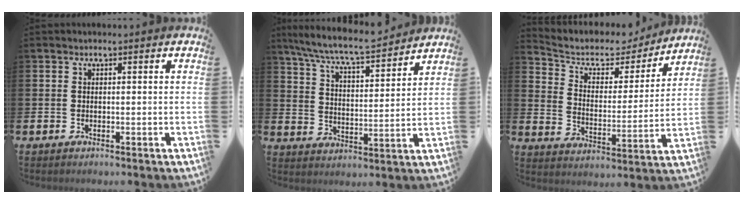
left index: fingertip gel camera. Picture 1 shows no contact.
{"total": 7.9, "force": [7.5, 0.5, 2.6], "torque": [-0.078, -0.051, 0.130]}
{"total": 6.5, "force": [5.5, 3.1, 1.7], "torque": [-0.057, -0.042, 0.088]}